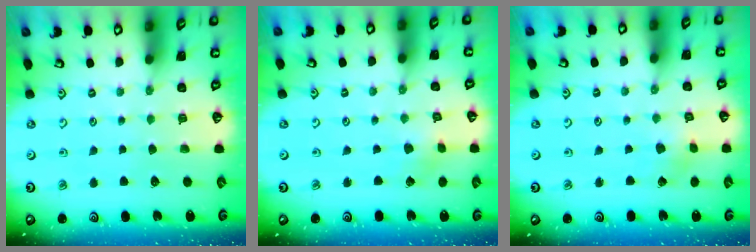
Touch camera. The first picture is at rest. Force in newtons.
{"total": 1.8, "press": 1.8, "slide": 0.1}
{"total": 2.7, "press": 2.6, "slide": 0.3}